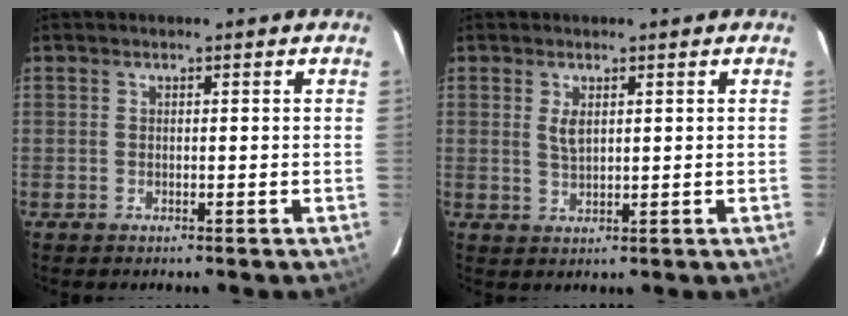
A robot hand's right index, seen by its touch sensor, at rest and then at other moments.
{"total": 2.6, "force": [0.9, 1.2, 2.1], "torque": [-0.040, -0.001, 0.017]}